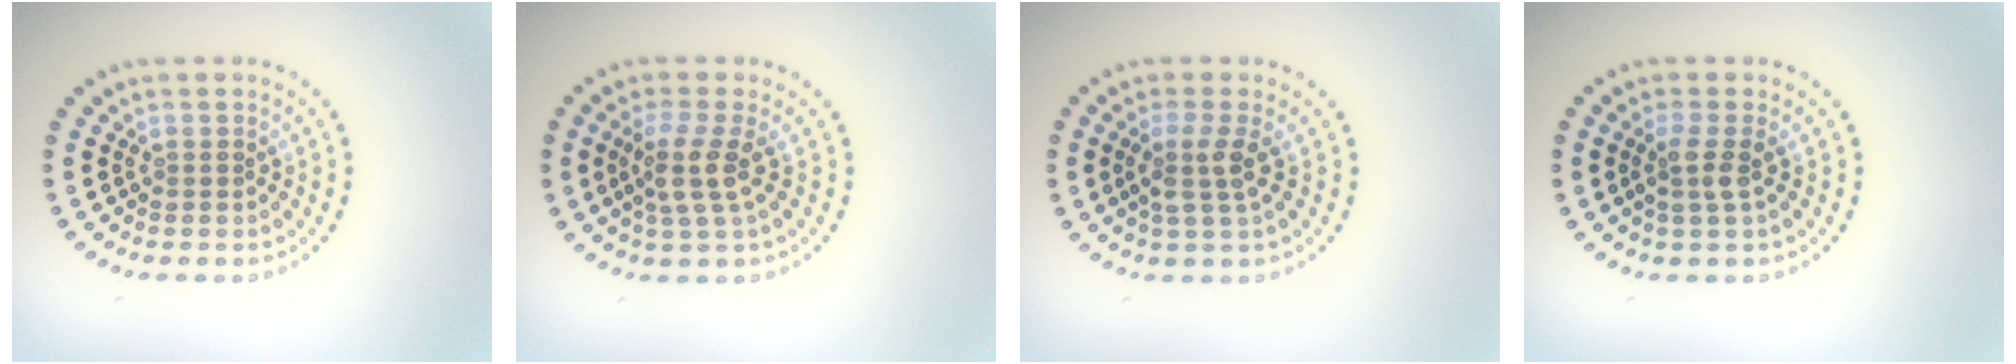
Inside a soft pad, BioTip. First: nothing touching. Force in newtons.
{"total": 2.9, "press": 2.3, "slide": 1.8}
{"total": 2.2, "press": 1.8, "slide": 1.3}
{"total": 1.8, "press": 1.4, "slide": 1.1}